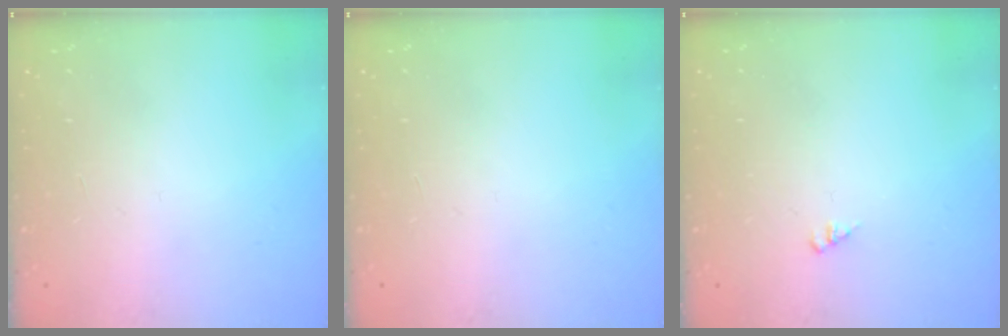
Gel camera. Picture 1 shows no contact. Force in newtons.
{"total": 0.0}
{"total": 1.3, "press": 1.3, "slide": 0.3}